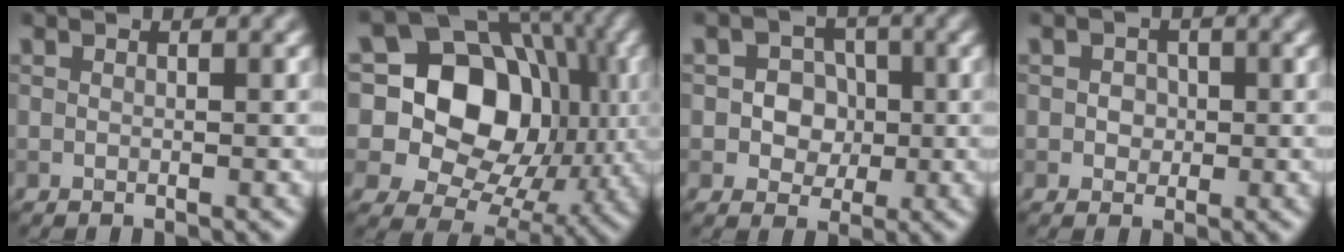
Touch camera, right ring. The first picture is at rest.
{"total": 19.3, "force": [3.6, 15.6, 10.8], "torque": [-0.211, 0.049, 0.049]}
{"total": 4.7, "force": [0.3, 4.2, 2.0], "torque": [-0.024, 0.018, -0.010]}
{"total": 1.5, "force": [0.2, 1.3, 0.7], "torque": [0.001, 0.007, -0.003]}